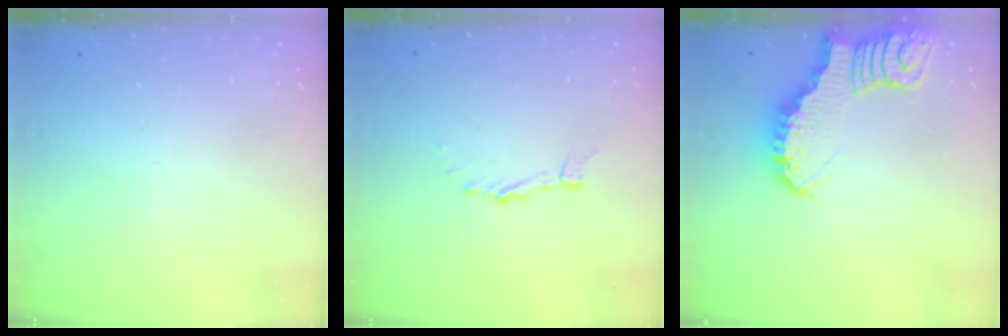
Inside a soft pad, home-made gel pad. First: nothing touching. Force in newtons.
{"total": 3.4, "press": 3.4, "slide": 0.2}
{"total": 2.8, "press": 2.8, "slide": 0.4}